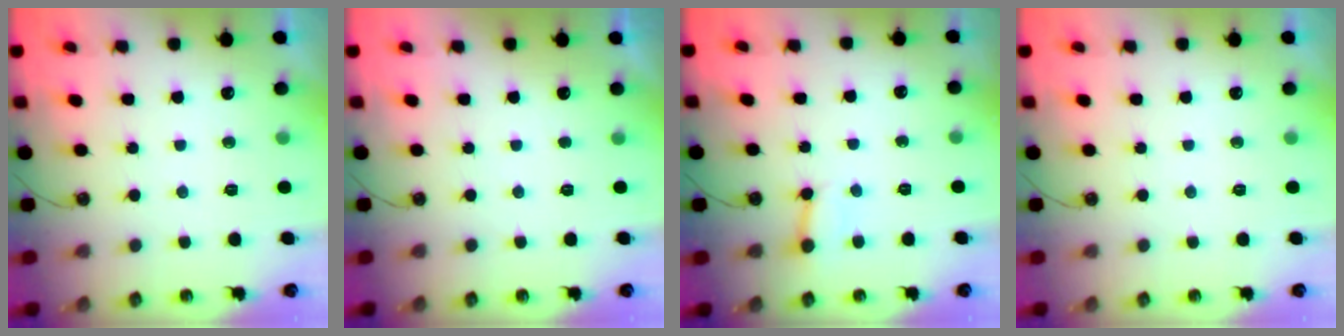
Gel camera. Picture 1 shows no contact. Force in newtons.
{"total": 0.0}
{"total": 3.1, "press": 3.0, "slide": 0.4}
{"total": 0.0}